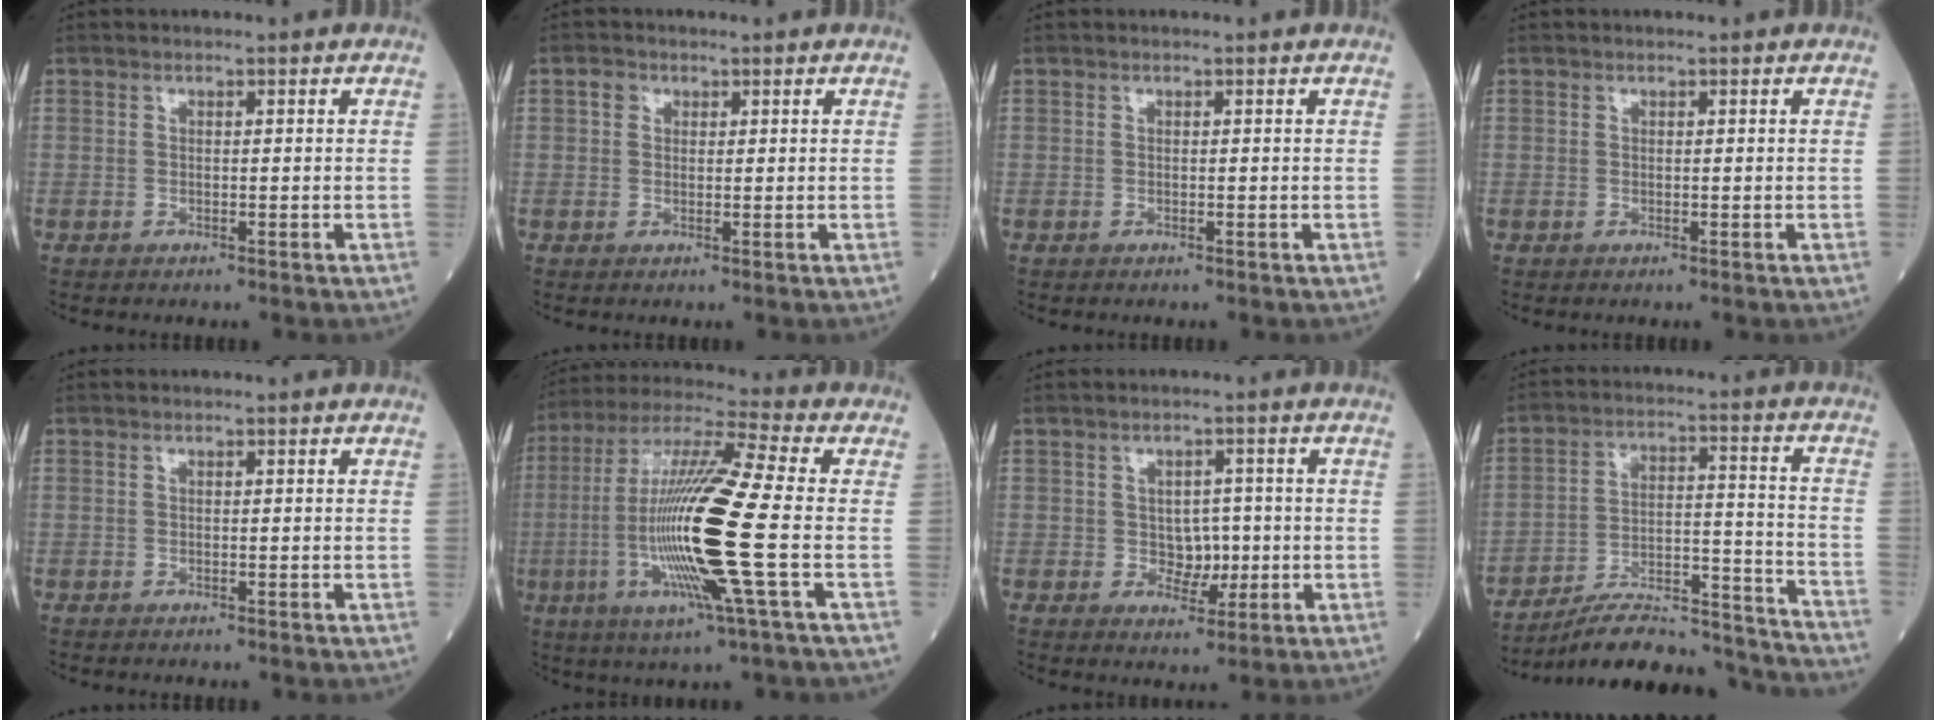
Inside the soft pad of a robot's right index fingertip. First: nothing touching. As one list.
[{"total": 1.6, "force": [0.6, 1.3, 0.6], "torque": [-0.010, 0.007, 0.007]}, {"total": 0.0}, {"total": 0.0}, {"total": 0.0}, {"total": 18.8, "force": [-3.1, -0.2, 18.5], "torque": [-0.382, -0.011, -0.067]}, {"total": 3.8, "force": [-0.3, 2.7, 2.7], "torque": [-0.034, 0.003, 0.004]}, {"total": 21.0, "force": [-19.9, 2.2, 6.4], "torque": [-0.082, 0.023, -0.295]}]